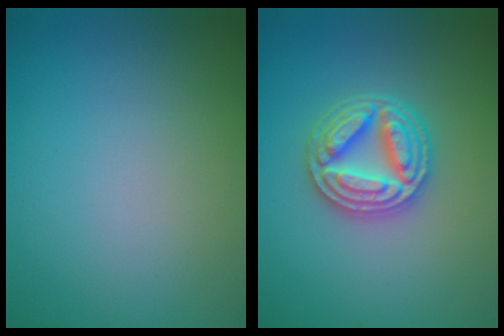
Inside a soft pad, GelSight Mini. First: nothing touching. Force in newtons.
{"total": 4.5, "press": 4.4, "slide": 0.7}